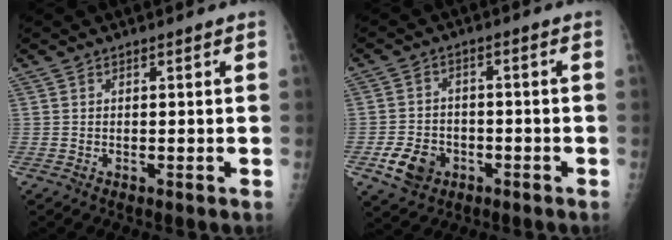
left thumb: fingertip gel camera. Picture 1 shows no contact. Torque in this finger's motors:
{"motor_torque": [-0.15, 1.05, 0.22, 0.06, 0.05]}